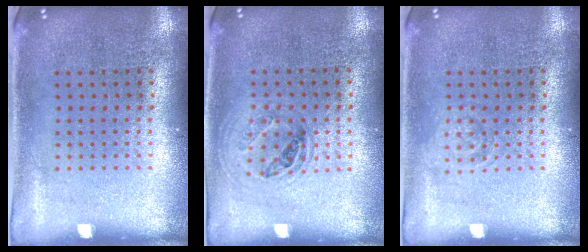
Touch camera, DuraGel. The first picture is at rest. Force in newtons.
{"total": 1.1, "press": 1.0, "slide": 0.4}
{"total": 1.0, "press": 1.0, "slide": 0.2}